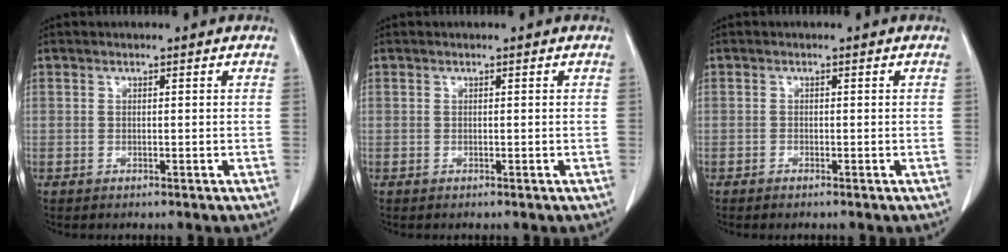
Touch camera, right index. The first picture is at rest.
{"total": 0.0}
{"total": 0.6, "force": [-0.5, 0.1, 0.2], "torque": [-0.007, -0.002, -0.009]}